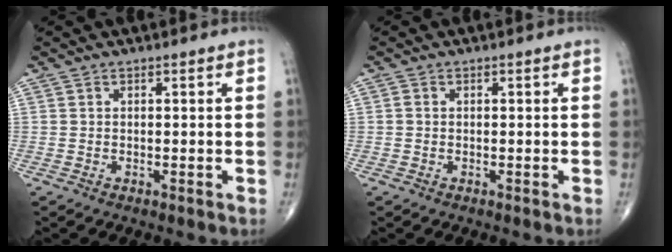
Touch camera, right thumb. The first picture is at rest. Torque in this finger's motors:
{"motor_torque": [-0.27, 0.16, 0.26, 0.16, 0.01]}